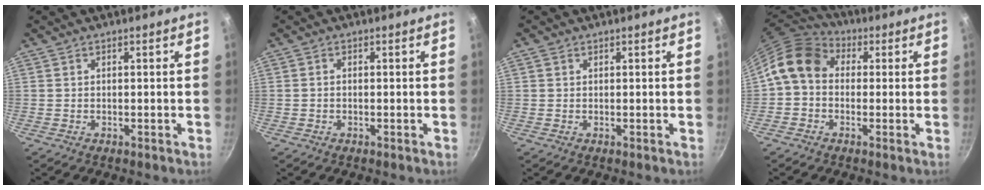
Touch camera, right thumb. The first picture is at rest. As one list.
[{"total": 0.6, "force": [-0.2, 0.4, 0.4], "torque": [-0.008, 0.005, -0.003]}, {"total": 0.6, "force": [0.3, 0.4, 0.2], "torque": [-0.007, 0.001, 0.003]}, {"total": 10.7, "force": [0.7, 8.6, 6.3], "torque": [-0.099, 0.031, -0.012]}]